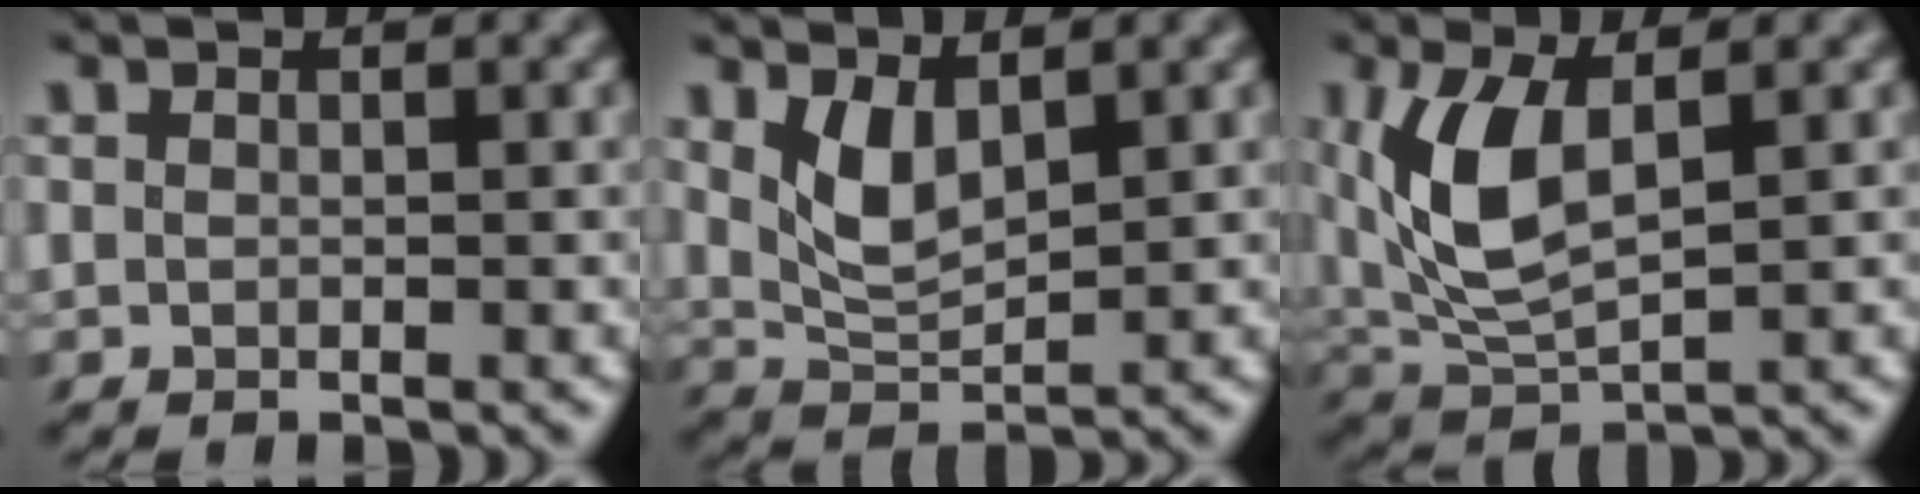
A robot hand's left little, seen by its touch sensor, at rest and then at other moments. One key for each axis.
{"total": 3.3, "fx": 1.3, "fy": 0.9, "fz": 2.9, "tx": -0.059, "ty": -0.005, "tz": 0.026}
{"total": 6.0, "fx": 0.9, "fy": 2.2, "fz": 5.5, "tx": -0.128, "ty": 0.000, "tz": 0.014}